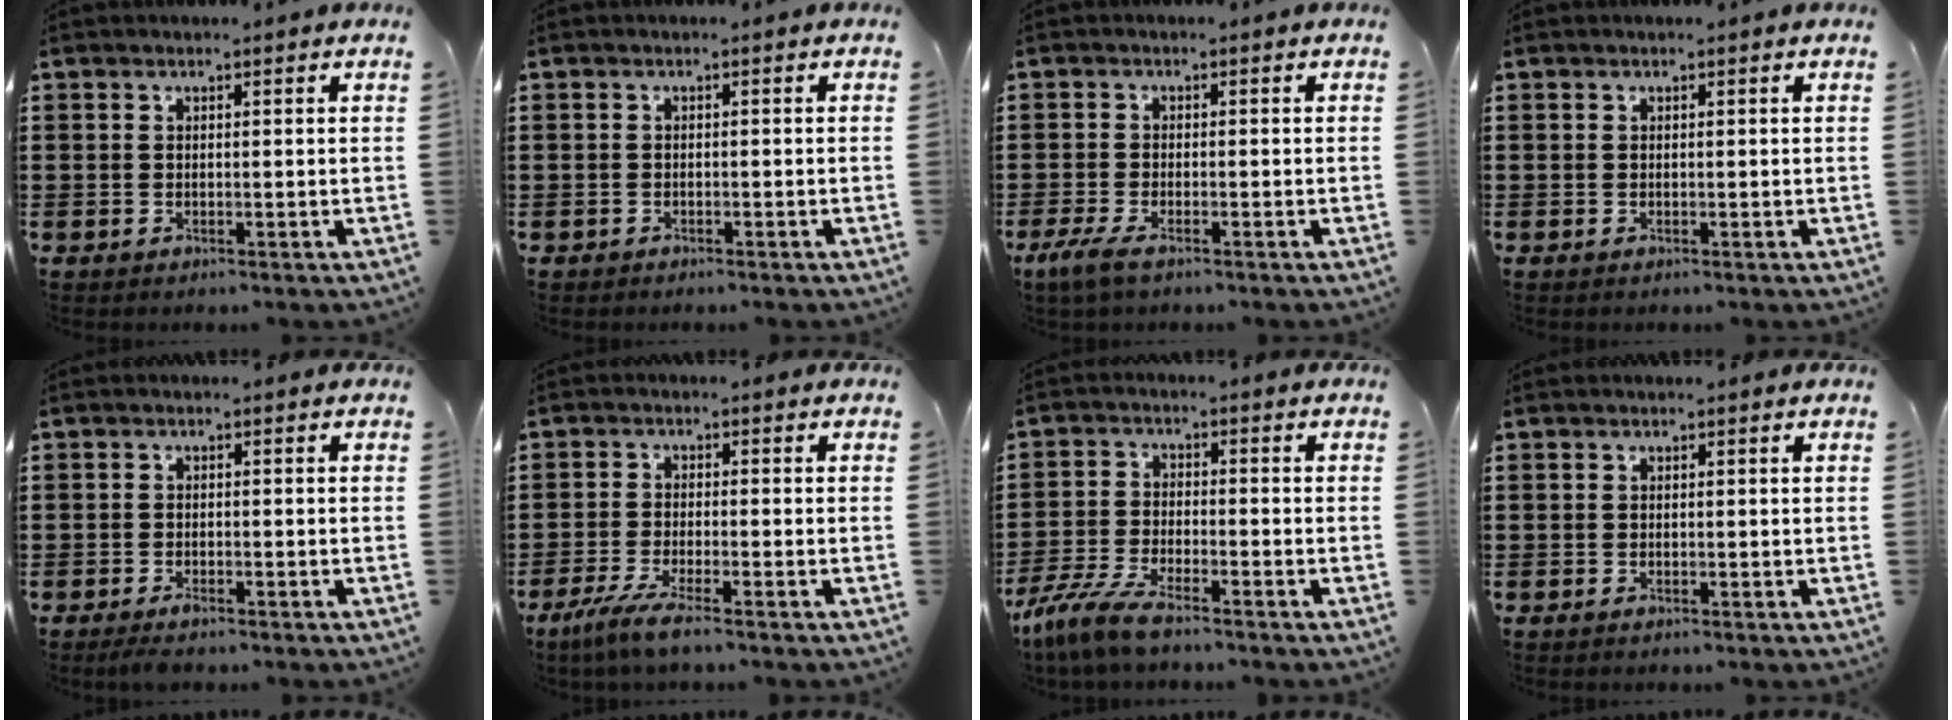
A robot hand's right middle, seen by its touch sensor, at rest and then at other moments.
{"total": 0.8, "force": [-0.7, 0.4, -0.1], "torque": [0.000, 0.003, -0.016]}
{"total": 2.9, "force": [-1.8, 0.8, 2.1], "torque": [-0.058, -0.004, -0.041]}
{"total": 0.0}
{"total": 1.5, "force": [-1.2, 0.3, 0.8], "torque": [-0.025, -0.006, -0.025]}
{"total": 4.4, "force": [-3.4, 0.1, 2.8], "torque": [-0.075, -0.020, -0.070]}
{"total": 6.1, "force": [-5.3, 0.7, 2.9], "torque": [-0.080, -0.010, -0.108]}
{"total": 0.0}